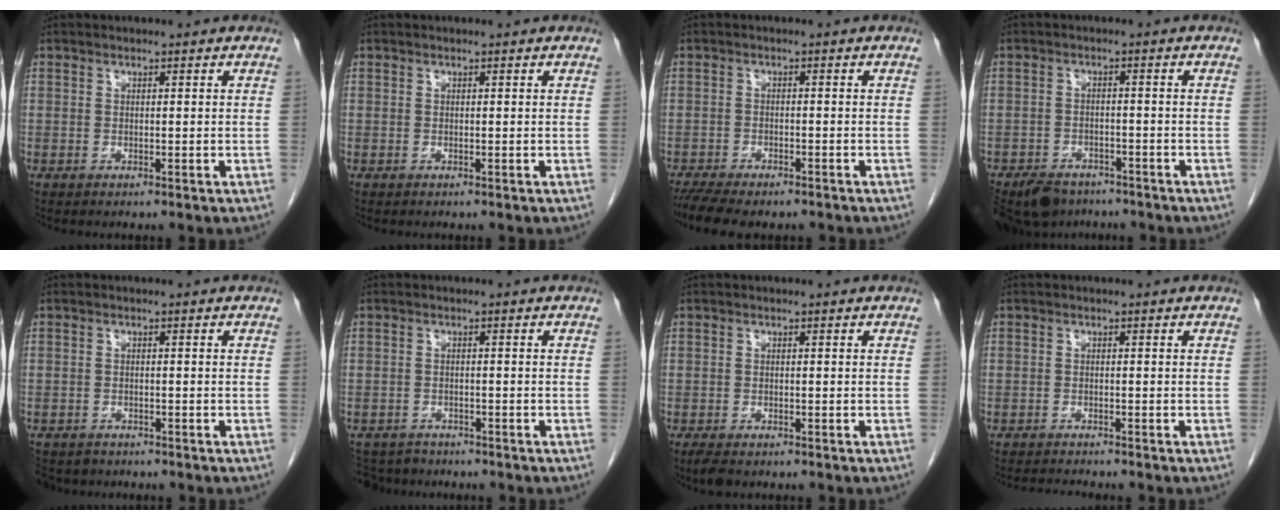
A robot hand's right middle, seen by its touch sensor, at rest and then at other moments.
{"total": 0.0}
{"total": 9.2, "force": [-7.7, 2.5, 4.4], "torque": [-0.072, -0.006, -0.114]}
{"total": 10.2, "force": [-8.2, 5.2, 3.3], "torque": [-0.071, -0.013, -0.117]}
{"total": 5.3, "force": [-4.3, 2.9, 0.9], "torque": [-0.014, -0.003, -0.066]}
{"total": 5.1, "force": [-4.6, 2.2, 0.1], "torque": [0.003, -0.006, -0.074]}
{"total": 2.6, "force": [-2.0, 0.9, 1.5], "torque": [-0.032, -0.007, -0.030]}
{"total": 2.6, "force": [-2.5, -0.4, 0.5], "torque": [-0.012, -0.014, -0.040]}